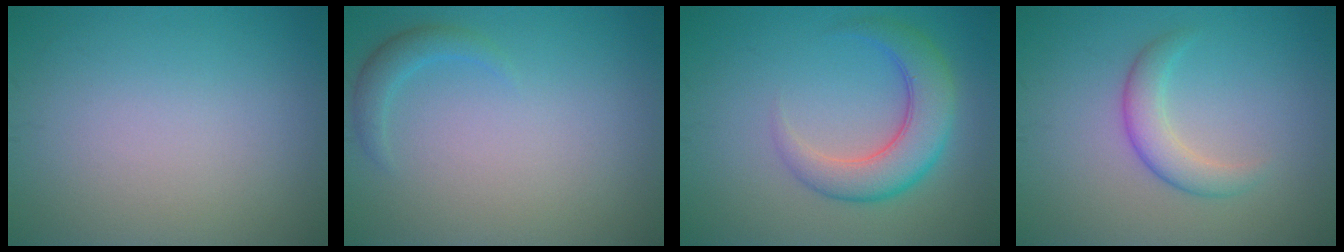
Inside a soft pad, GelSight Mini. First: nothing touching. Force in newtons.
{"total": 1.6, "press": 1.6, "slide": 0.1}
{"total": 5.4, "press": 5.4, "slide": 0.1}
{"total": 2.8, "press": 2.8, "slide": 0.1}